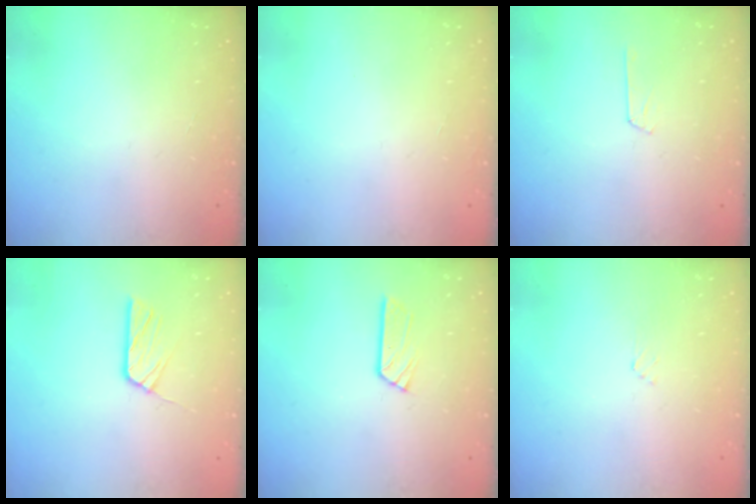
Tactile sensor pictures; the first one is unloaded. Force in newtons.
{"total": 0.0}
{"total": 2.9, "press": 2.9, "slide": 0.3}
{"total": 5.8, "press": 5.8, "slide": 0.3}
{"total": 3.9, "press": 3.9, "slide": 0.3}
{"total": 2.4, "press": 2.3, "slide": 0.4}